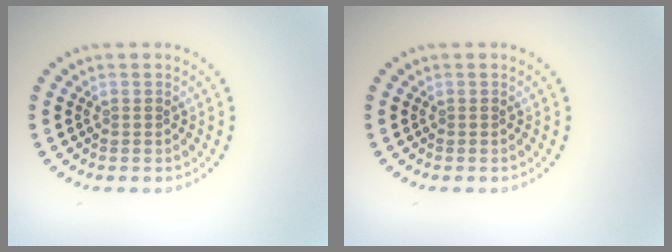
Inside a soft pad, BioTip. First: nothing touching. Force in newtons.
{"total": 0.0}